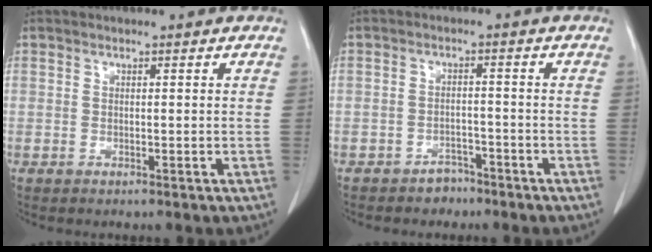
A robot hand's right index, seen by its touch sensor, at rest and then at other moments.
{"total": 3.1, "force": [-2.5, 1.7, 0.6], "torque": [-0.012, 0.008, -0.031]}